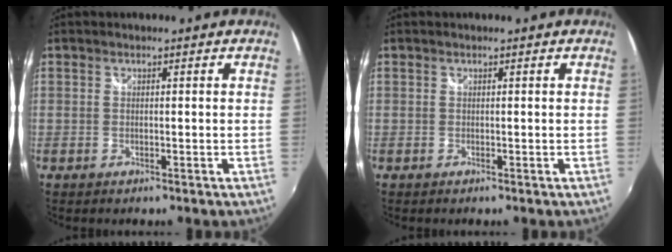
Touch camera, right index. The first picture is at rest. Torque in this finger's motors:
{"motor_torque": [0.32, 0.31, 0.00, 0.01]}